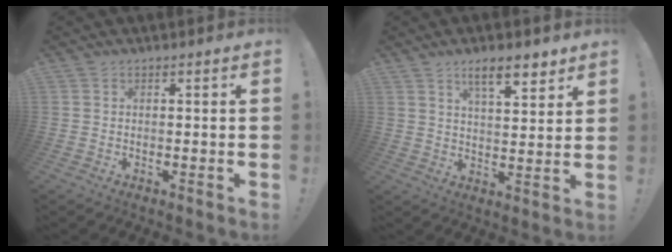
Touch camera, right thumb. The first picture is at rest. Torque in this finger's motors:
{"motor_torque": [-0.25, 0.39, 0.19, 0.12, 0.14]}